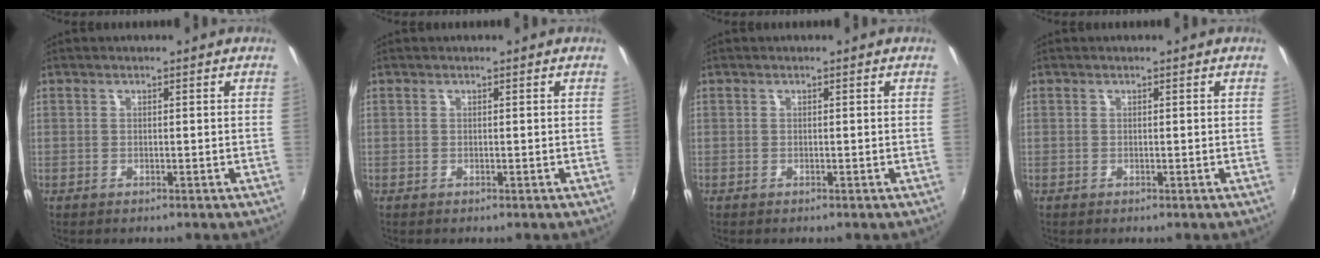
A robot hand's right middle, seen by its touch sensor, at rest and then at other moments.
{"total": 0.0}
{"total": 0.0}
{"total": 0.0}